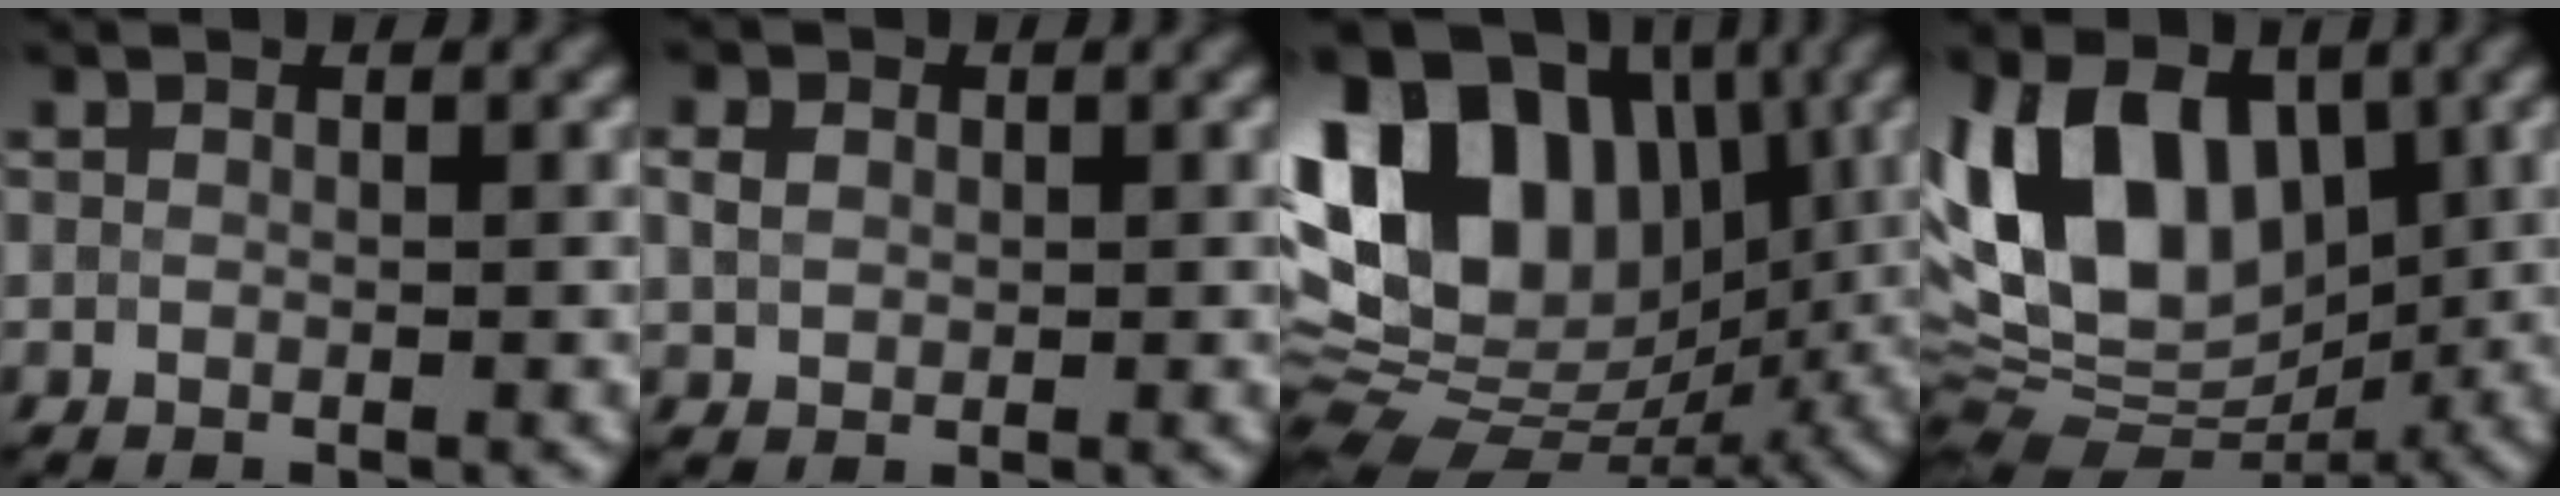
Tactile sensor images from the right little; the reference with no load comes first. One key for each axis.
{"total": 1.8, "fx": 0.5, "fy": 1.5, "fz": 1.0, "tx": -0.023, "ty": 0.008, "tz": 0.005}
{"total": 16.4, "fx": 3.9, "fy": 11.7, "fz": 10.8, "tx": -0.198, "ty": 0.046, "tz": 0.059}
{"total": 12.1, "fx": 2.6, "fy": 8.2, "fz": 8.4, "tx": -0.156, "ty": 0.010, "tz": 0.029}